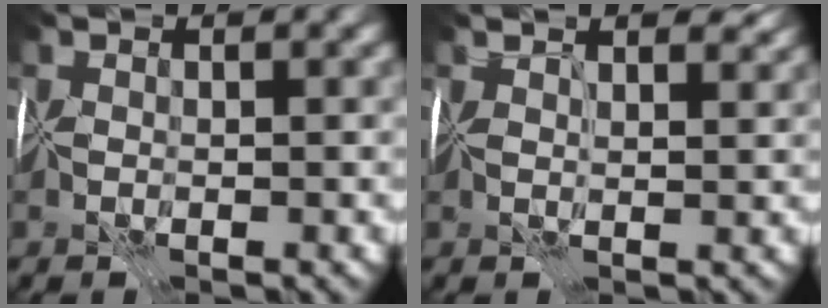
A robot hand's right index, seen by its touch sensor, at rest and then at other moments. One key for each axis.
{"total": 3.1, "fx": 2.6, "fy": 0.7, "fz": 1.6, "tx": -0.024, "ty": 0.008, "tz": 0.031}